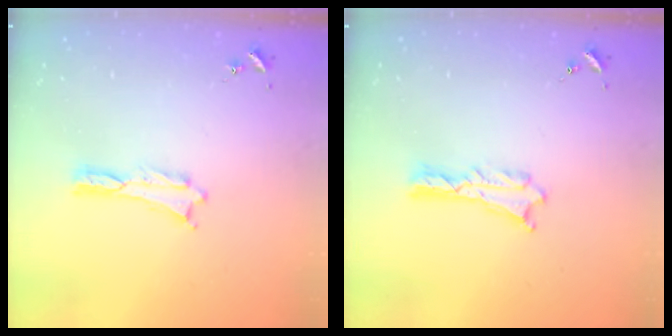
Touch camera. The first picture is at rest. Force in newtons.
{"total": 0.7, "press": 0.6, "slide": 0.2}